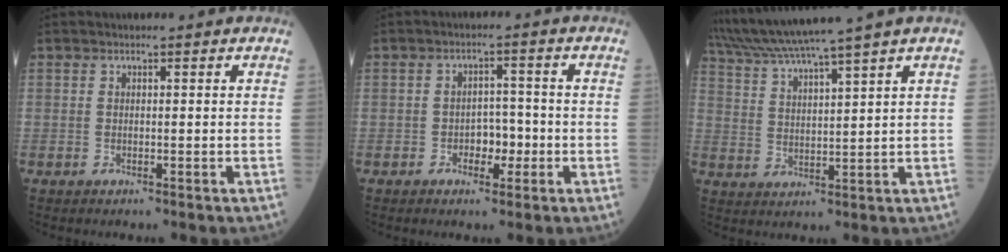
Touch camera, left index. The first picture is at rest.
{"total": 3.6, "force": [-1.3, 2.1, 2.5], "torque": [-0.031, 0.005, -0.024]}
{"total": 11.0, "force": [9.4, -2.4, 5.3], "torque": [-0.097, 0.015, 0.167]}